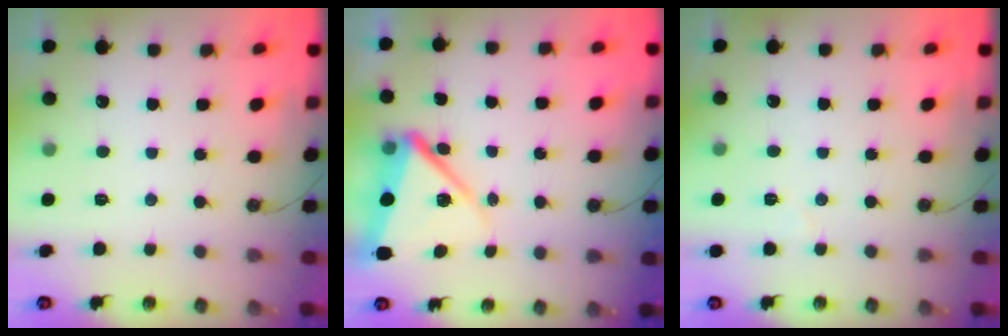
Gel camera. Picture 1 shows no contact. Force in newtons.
{"total": 10.4, "press": 10.2, "slide": 1.9}
{"total": 3.7, "press": 3.1, "slide": 2.1}